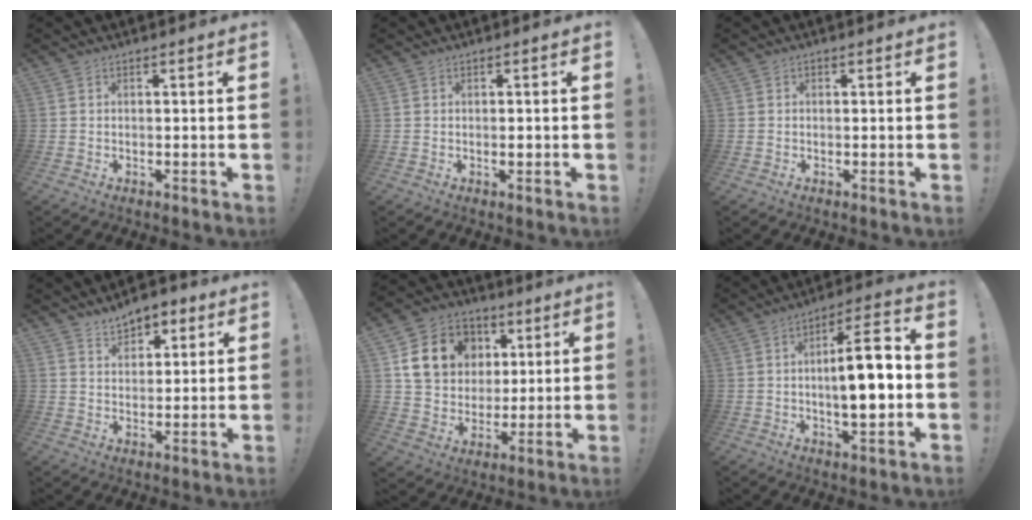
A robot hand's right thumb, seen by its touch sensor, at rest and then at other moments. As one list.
[{"total": 0.7, "force": [0.0, 0.4, 0.5], "torque": [-0.001, -0.002, -0.001]}, {"total": 0.6, "force": [-0.1, 0.6, 0.0], "torque": [-0.004, 0.003, 0.000]}, {"total": 6.1, "force": [4.2, 4.0, 2.0], "torque": [-0.023, -0.020, 0.076]}, {"total": 16.2, "force": [5.6, 13.4, 7.2], "torque": [-0.111, -0.008, 0.127]}, {"total": 13.6, "force": [-1.0, 3.9, 12.9], "torque": [-0.192, 0.002, -0.025]}]